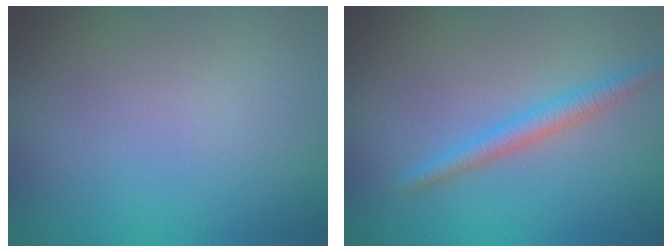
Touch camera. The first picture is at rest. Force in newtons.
{"total": 2.2, "press": 2.2, "slide": 0.0}